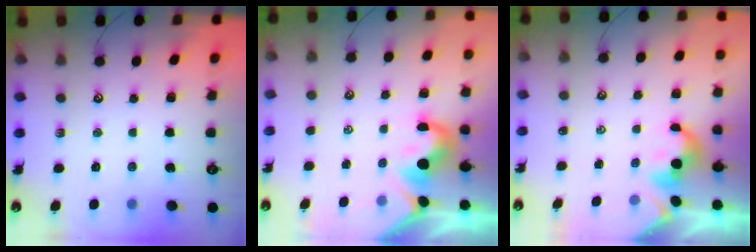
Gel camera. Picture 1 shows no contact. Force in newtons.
{"total": 5.3, "press": 5.2, "slide": 0.8}
{"total": 2.1, "press": 2.0, "slide": 0.3}